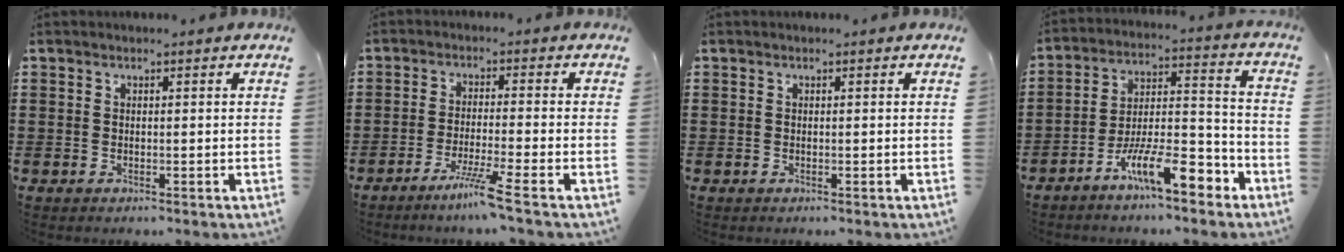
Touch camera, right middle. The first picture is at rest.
{"total": 4.9, "force": [-3.7, -0.6, 3.2], "torque": [-0.058, -0.011, -0.065]}
{"total": 0.0}
{"total": 12.5, "force": [-8.5, 3.6, 8.4], "torque": [-0.144, 0.026, -0.156]}